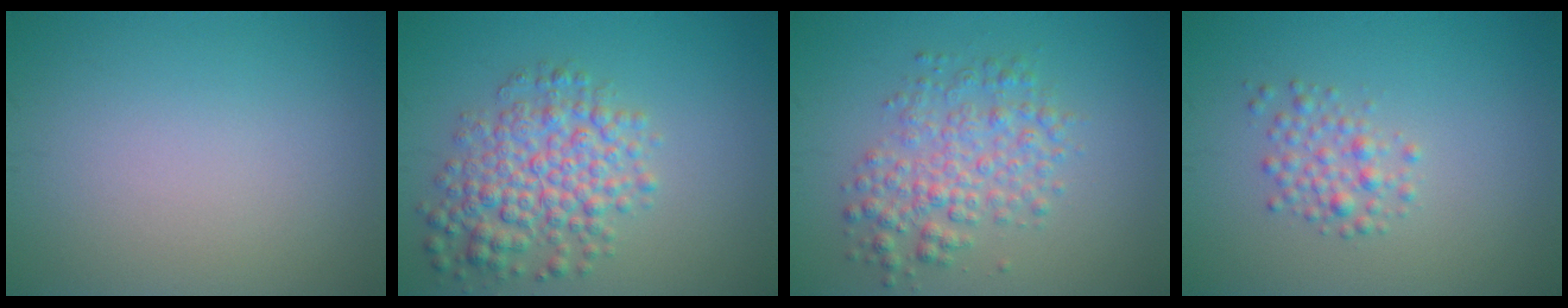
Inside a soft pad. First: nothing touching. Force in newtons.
{"total": 5.5, "press": 5.5, "slide": 0.1}
{"total": 4.0, "press": 4.0, "slide": 0.0}
{"total": 2.1, "press": 2.1, "slide": 0.1}